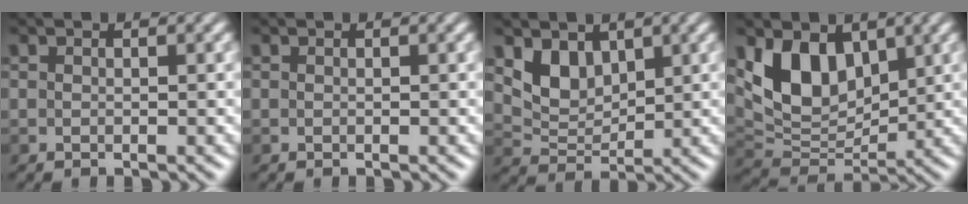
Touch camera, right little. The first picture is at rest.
{"total": 0.0}
{"total": 3.5, "force": [1.9, 2.3, 1.8], "torque": [-0.041, -0.013, 0.039]}
{"total": 6.6, "force": [2.6, 4.3, 4.3], "torque": [-0.082, -0.015, 0.048]}